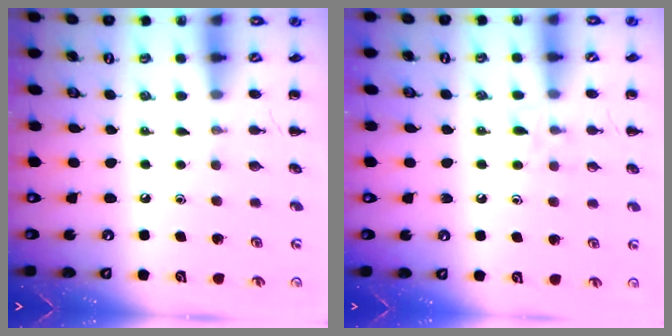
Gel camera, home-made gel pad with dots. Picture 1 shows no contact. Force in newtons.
{"total": 6.7, "press": 6.3, "slide": 2.2}